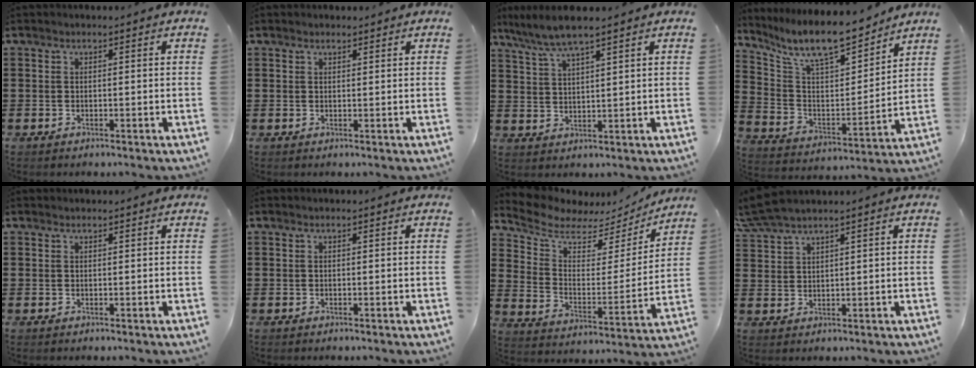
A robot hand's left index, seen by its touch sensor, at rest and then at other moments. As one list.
[{"total": 0.7, "force": [0.7, 0.3, 0.2], "torque": [-0.004, 0.002, 0.013]}, {"total": 5.2, "force": [4.3, 0.1, 2.9], "torque": [-0.069, -0.011, 0.077]}, {"total": 10.3, "force": [9.0, 1.8, 4.8], "torque": [-0.122, -0.057, 0.154]}, {"total": 0.0}, {"total": 0.0}, {"total": 6.0, "force": [5.4, 2.3, 1.4], "torque": [-0.066, -0.038, 0.090]}, {"total": 3.9, "force": [3.4, 0.2, 1.9], "torque": [-0.048, -0.001, 0.062]}]